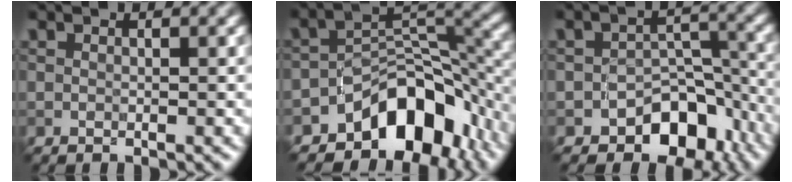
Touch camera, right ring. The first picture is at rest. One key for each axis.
{"total": 9.3, "fx": -5.5, "fy": 5.3, "fz": 5.3, "tx": -0.058, "ty": -0.001, "tz": -0.089}
{"total": 6.2, "fx": -3.8, "fy": 3.8, "fz": 3.0, "tx": -0.017, "ty": 0.001, "tz": -0.059}